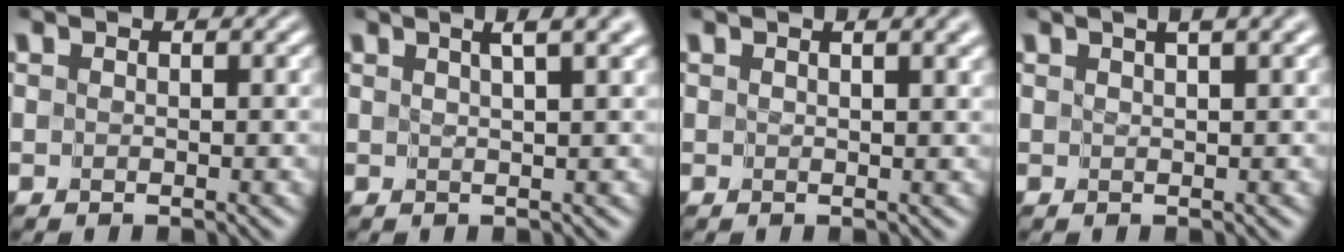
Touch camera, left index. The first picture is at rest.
{"total": 5.7, "force": [3.4, 1.9, 4.1], "torque": [-0.025, 0.029, 0.014]}
{"total": 6.1, "force": [3.2, 2.6, 4.4], "torque": [-0.022, 0.026, 0.014]}
{"total": 4.7, "force": [2.8, 1.6, 3.4], "torque": [-0.024, 0.018, 0.015]}